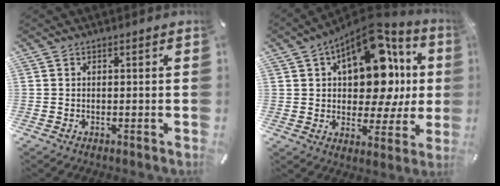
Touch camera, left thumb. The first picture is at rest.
{"total": 18.7, "force": [6.2, 11.1, 13.6], "torque": [-0.199, -0.044, 0.102]}